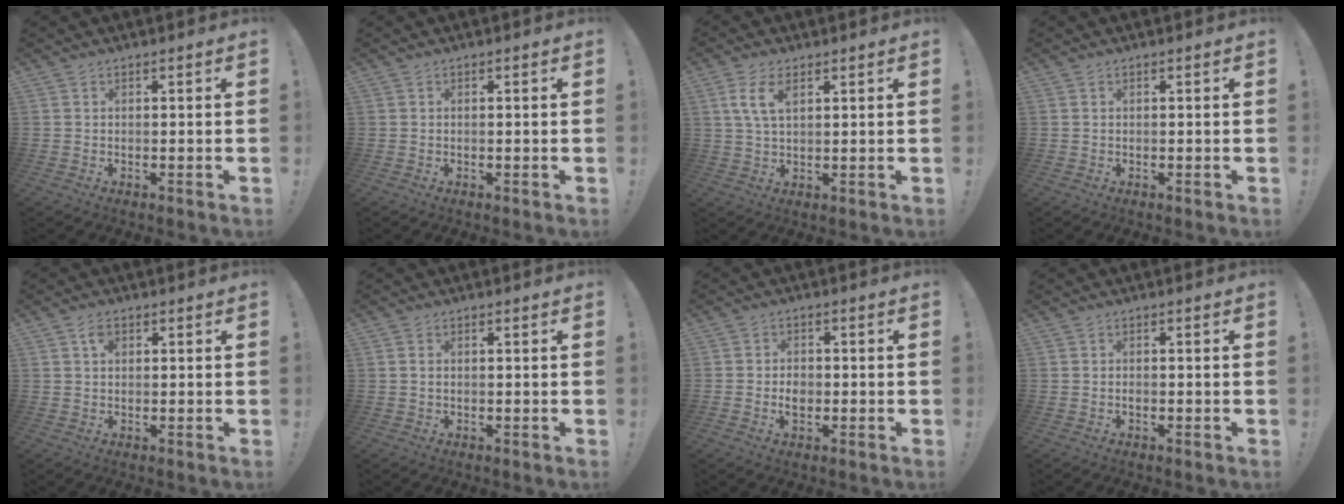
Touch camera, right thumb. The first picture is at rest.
{"total": 0.0}
{"total": 6.8, "force": [2.8, 3.3, 5.2], "torque": [-0.097, -0.002, 0.049]}
{"total": 0.0}
{"total": 2.5, "force": [0.9, 1.7, 1.5], "torque": [-0.019, 0.000, 0.012]}
{"total": 0.9, "force": [0.1, 0.6, 0.7], "torque": [-0.021, 0.005, 0.003]}
{"total": 3.5, "force": [-1.2, 2.6, 2.1], "torque": [-0.018, 0.002, -0.023]}
{"total": 0.6, "force": [-0.5, 0.3, 0.3], "torque": [-0.006, 0.001, -0.009]}